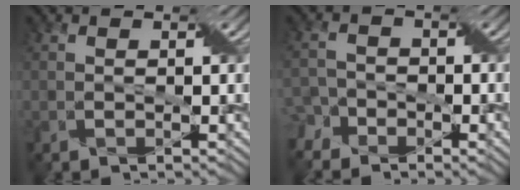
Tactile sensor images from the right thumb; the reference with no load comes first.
{"total": 4.1, "force": [-3.0, 2.3, 1.4], "torque": [-0.027, -0.003, -0.066]}